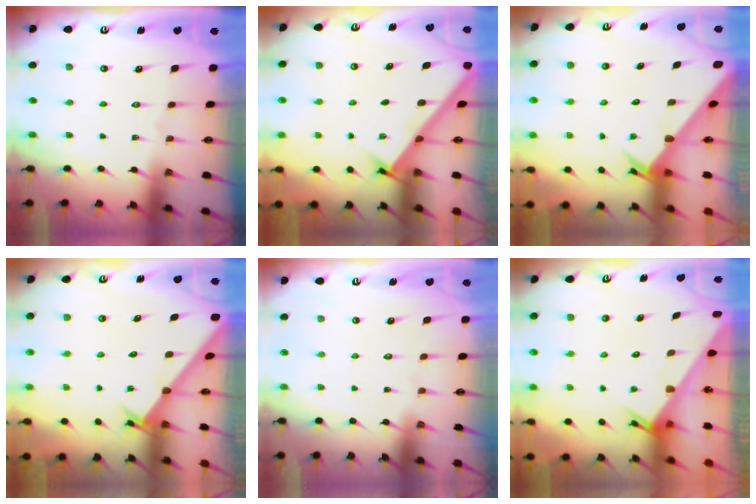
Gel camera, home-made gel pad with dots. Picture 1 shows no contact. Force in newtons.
{"total": 2.8, "press": 2.8, "slide": 0.4}
{"total": 2.7, "press": 2.7, "slide": 0.2}
{"total": 2.0, "press": 2.0, "slide": 0.2}
{"total": 1.6, "press": 1.6, "slide": 0.1}
{"total": 3.1, "press": 3.1, "slide": 0.3}